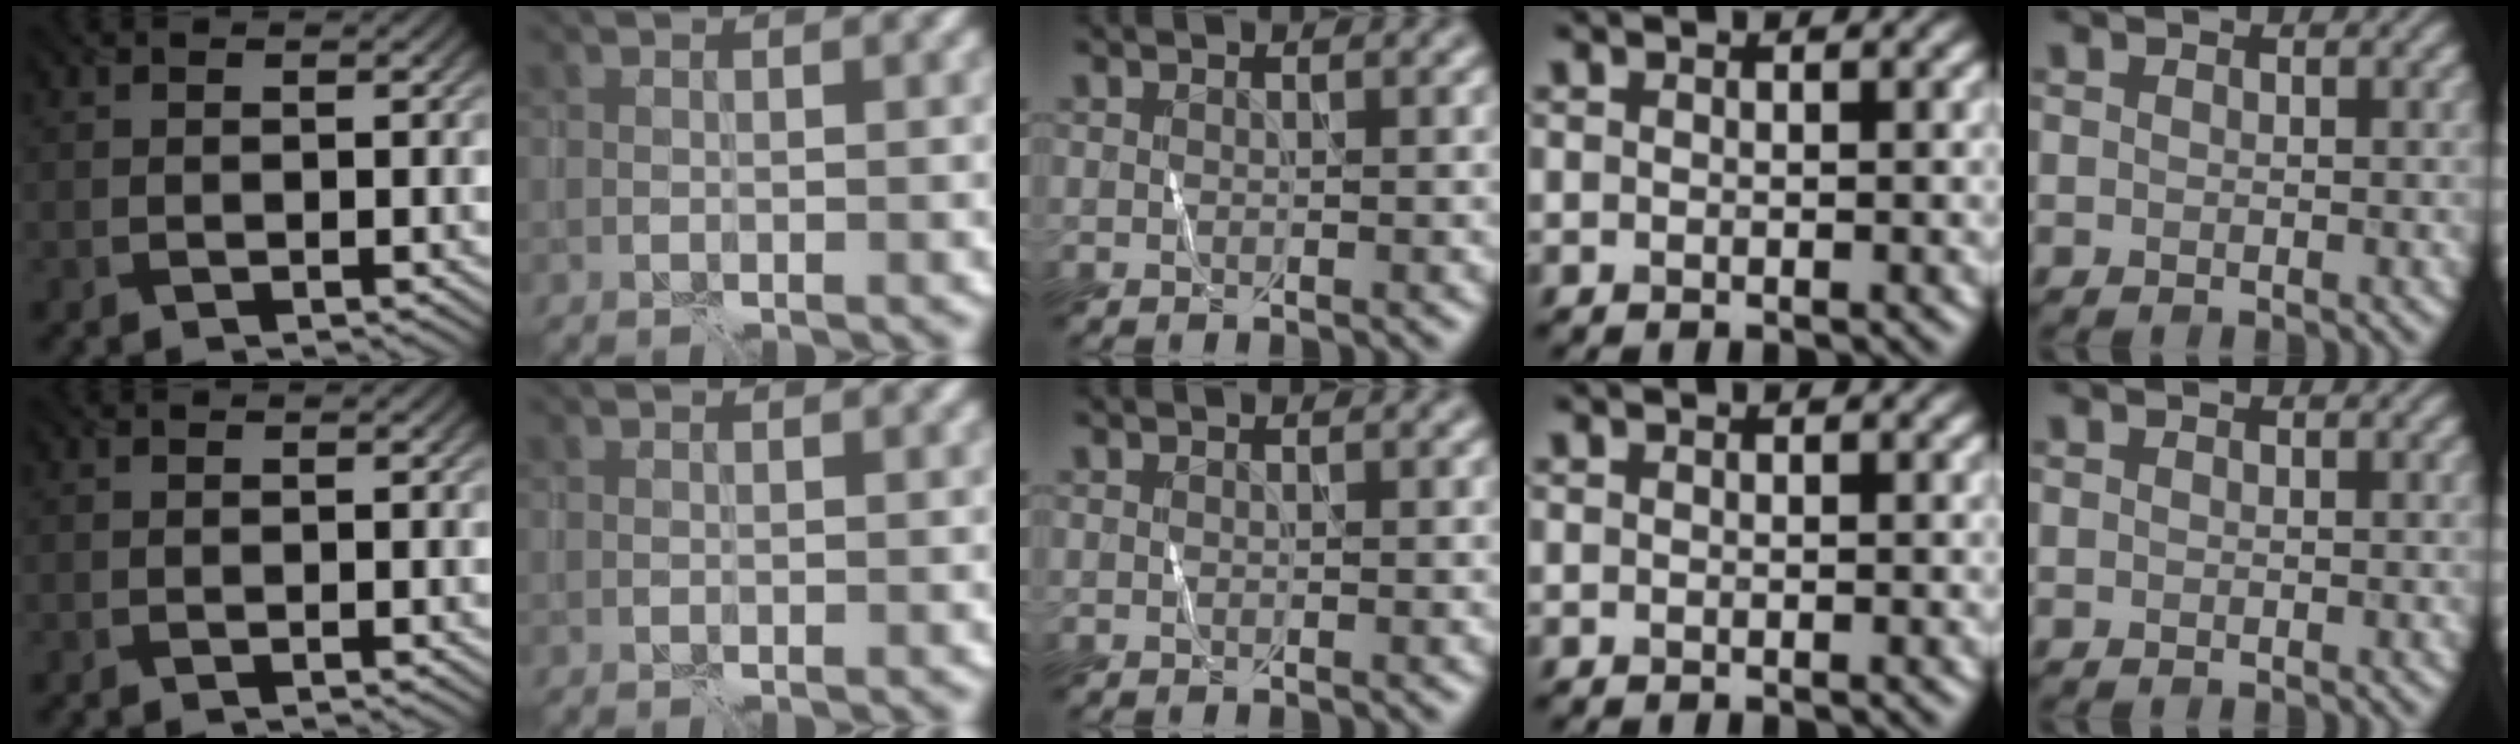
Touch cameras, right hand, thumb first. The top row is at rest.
{}